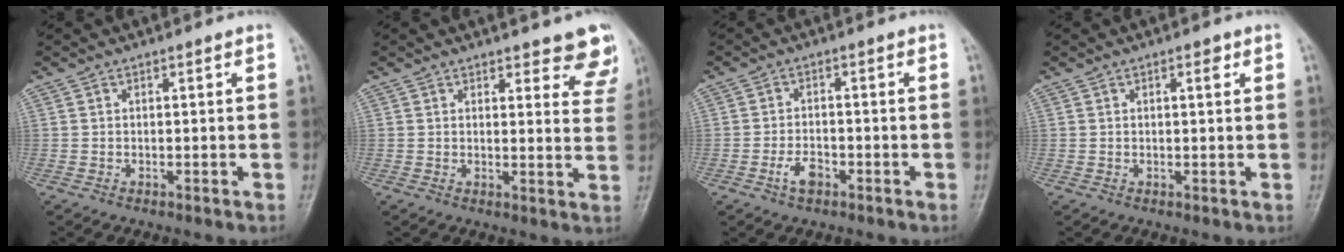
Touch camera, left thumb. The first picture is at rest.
{"total": 8.0, "force": [6.8, 2.6, 3.3], "torque": [0.003, -0.038, 0.059]}
{"total": 3.6, "force": [-1.9, 2.0, 2.3], "torque": [-0.042, 0.013, -0.034]}
{"total": 1.7, "force": [0.8, 0.6, 1.4], "torque": [-0.018, 0.000, 0.009]}